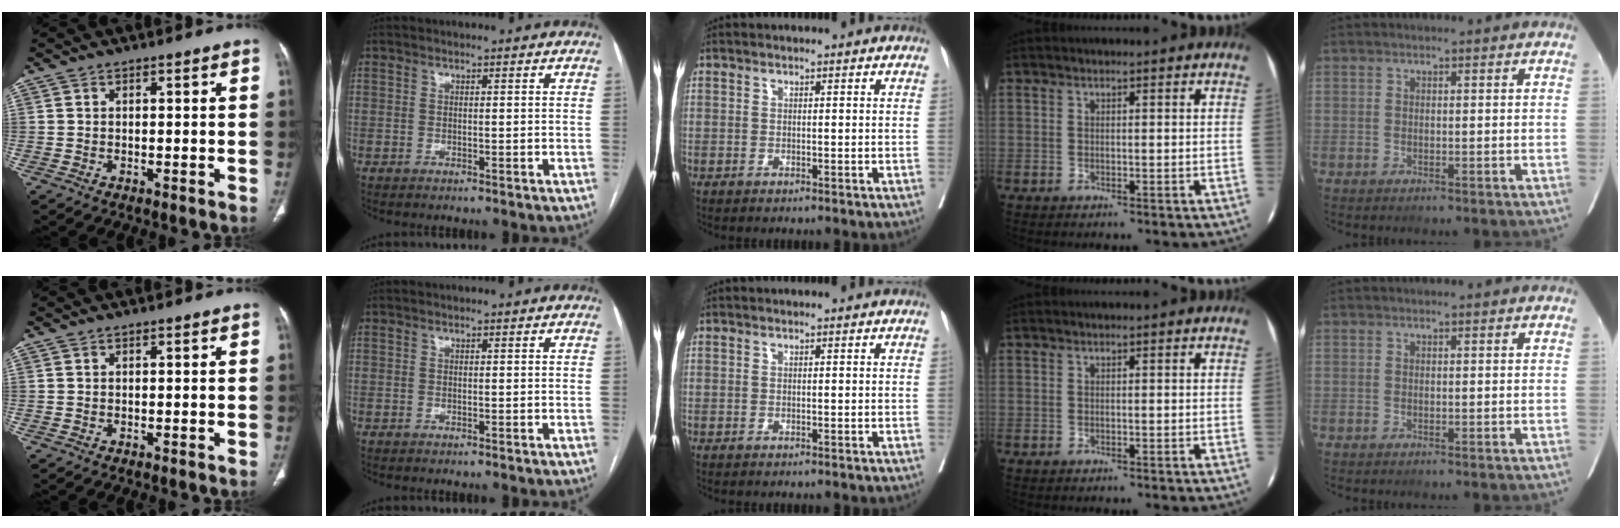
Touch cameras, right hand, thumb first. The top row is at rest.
{}